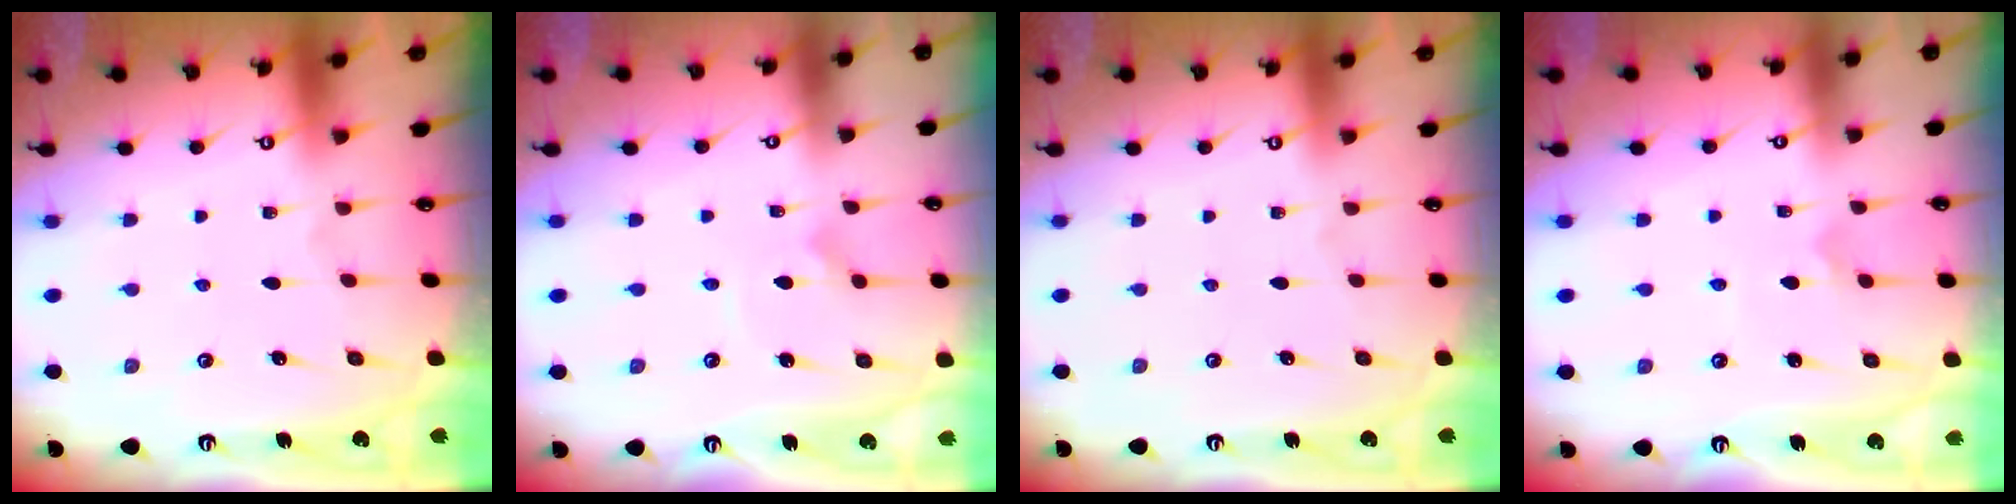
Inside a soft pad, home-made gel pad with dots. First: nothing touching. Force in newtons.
{"total": 2.6, "press": 2.6, "slide": 0.1}
{"total": 0.0}
{"total": 2.8, "press": 2.8, "slide": 0.4}